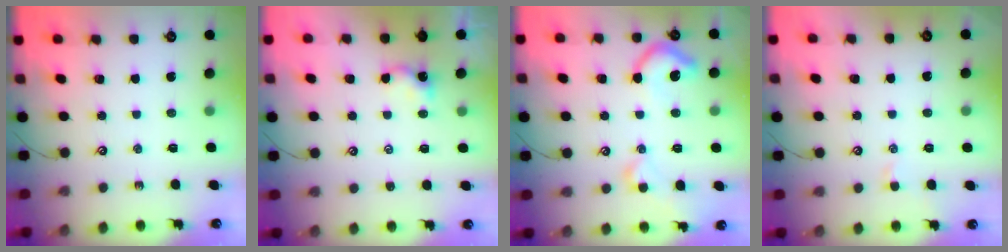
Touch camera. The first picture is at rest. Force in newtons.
{"total": 0.0}
{"total": 8.0, "press": 7.9, "slide": 1.2}
{"total": 0.6, "press": 0.3, "slide": 0.5}